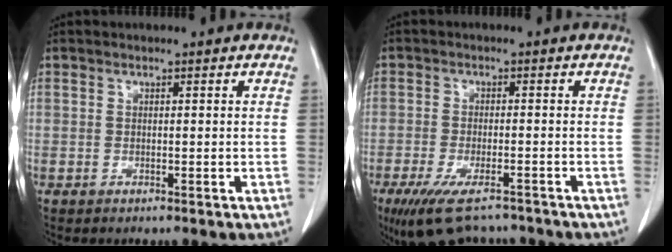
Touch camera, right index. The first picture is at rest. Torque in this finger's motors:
{"motor_torque": [1.04, -0.75, 0.34, 0.09]}